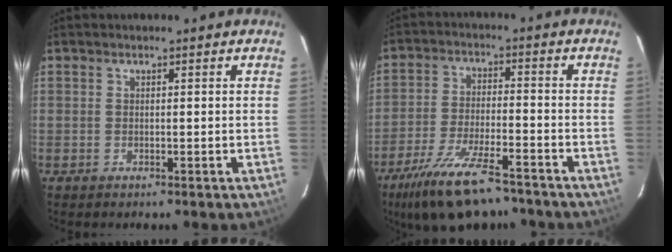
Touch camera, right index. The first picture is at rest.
{"total": 14.8, "force": [-11.2, 4.3, 8.6], "torque": [-0.188, -0.026, -0.194]}